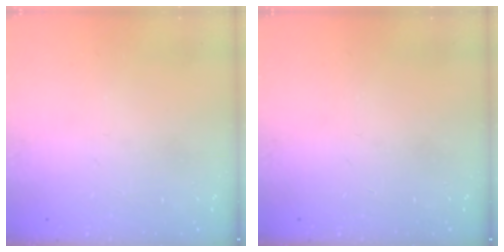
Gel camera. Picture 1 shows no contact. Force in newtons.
{"total": 0.0}